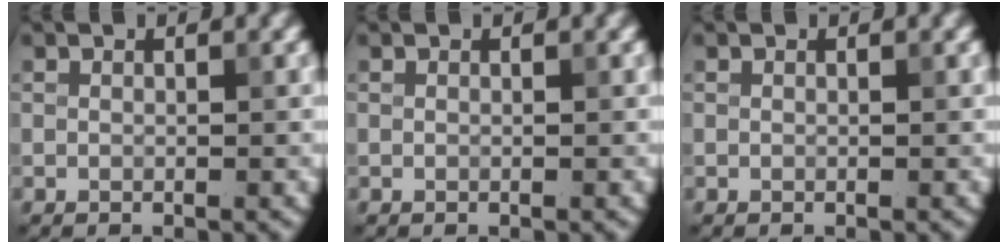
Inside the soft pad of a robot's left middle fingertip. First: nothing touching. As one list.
[{"total": 0.0}, {"total": 0.0}]